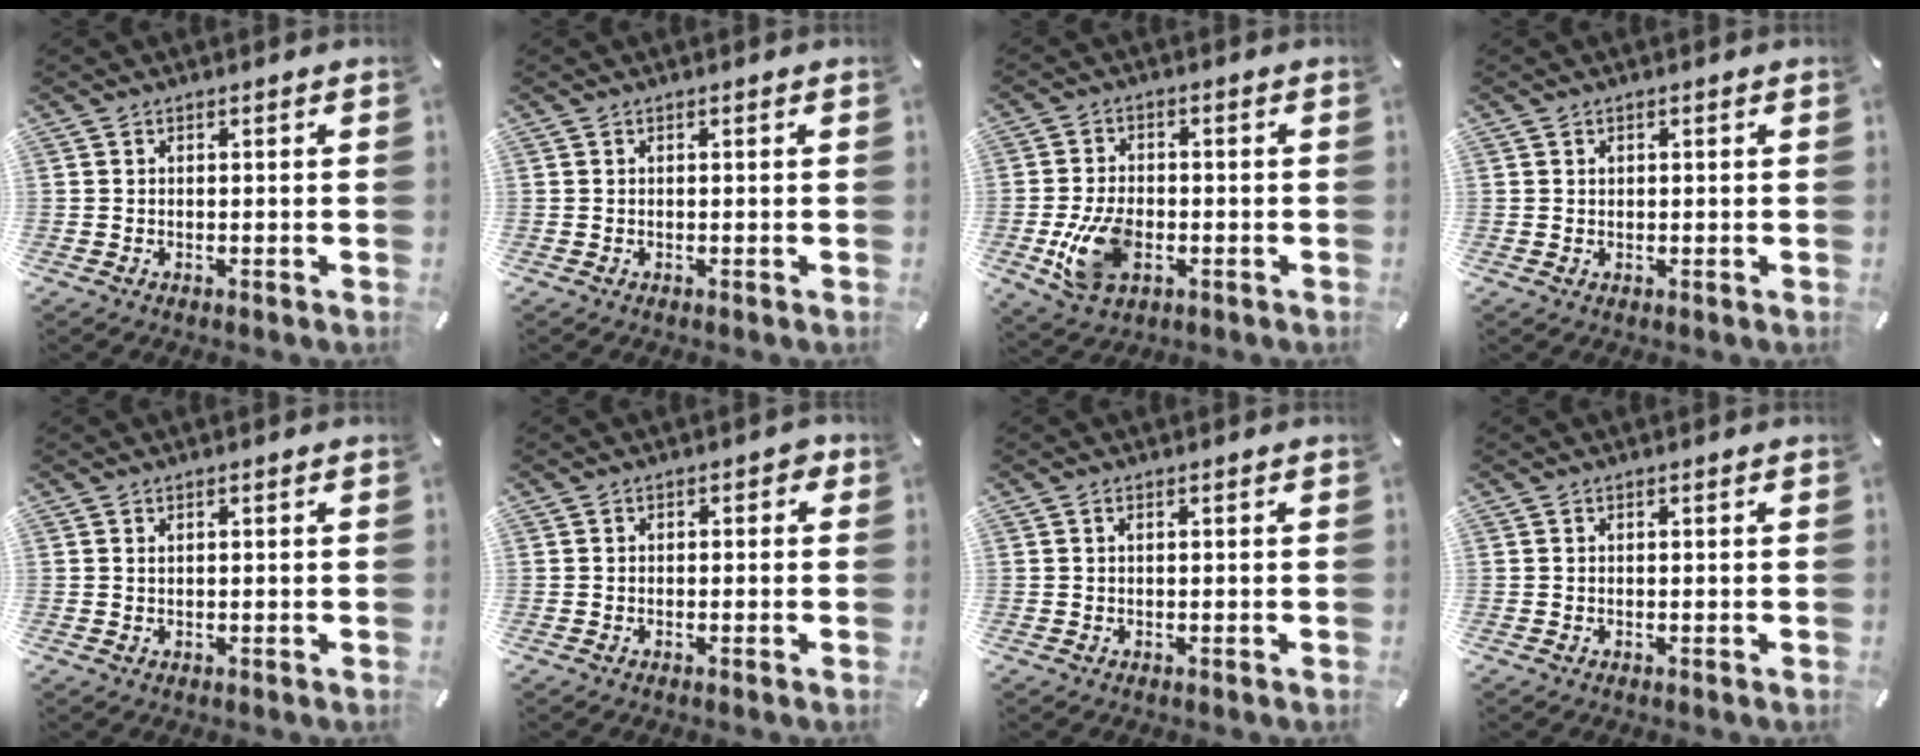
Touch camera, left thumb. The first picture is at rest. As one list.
[{"total": 0.0}, {"total": 11.0, "force": [-2.7, 7.2, 7.9], "torque": [-0.167, 0.001, -0.047]}, {"total": 0.8, "force": [0.2, 0.7, 0.2], "torque": [0.004, -0.001, 0.003]}, {"total": 0.5, "force": [0.3, 0.2, 0.4], "torque": [-0.007, -0.001, 0.006]}, {"total": 1.4, "force": [-0.4, 1.0, 0.9], "torque": [-0.009, 0.004, -0.011]}, {"total": 0.6, "force": [0.1, 0.1, 0.6], "torque": [-0.011, 0.001, 0.001]}, {"total": 0.0}]